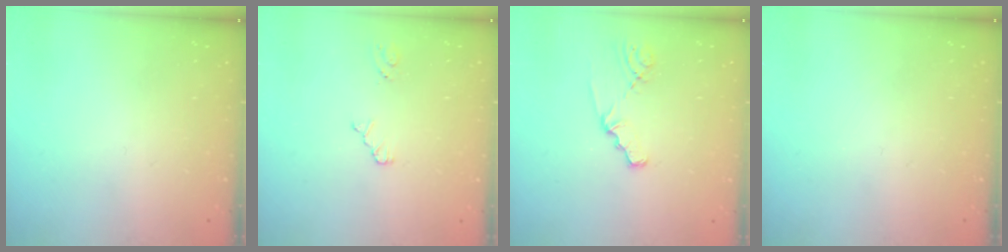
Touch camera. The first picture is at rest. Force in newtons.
{"total": 3.6, "press": 3.5, "slide": 0.5}
{"total": 1.8, "press": 1.8, "slide": 0.3}
{"total": 0.0}